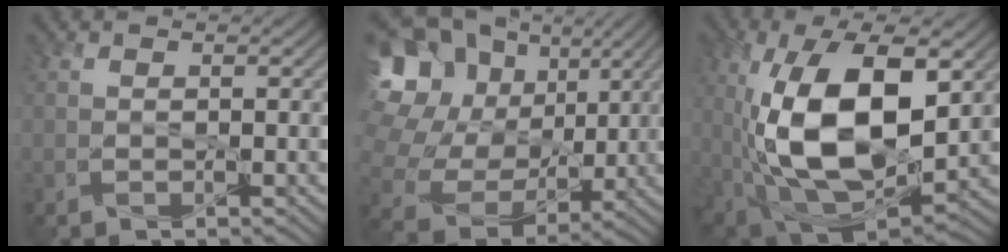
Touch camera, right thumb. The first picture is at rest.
{"total": 21.4, "force": [5.7, 17.8, 10.4], "torque": [-0.311, 0.031, 0.120]}
{"total": 17.4, "force": [1.6, 9.2, 14.7], "torque": [-0.297, -0.010, 0.033]}